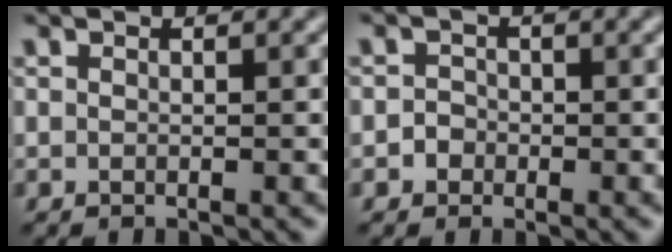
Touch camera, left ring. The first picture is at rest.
{"total": 1.2, "force": [-0.4, 1.1, 0.1], "torque": [0.008, 0.002, -0.010]}